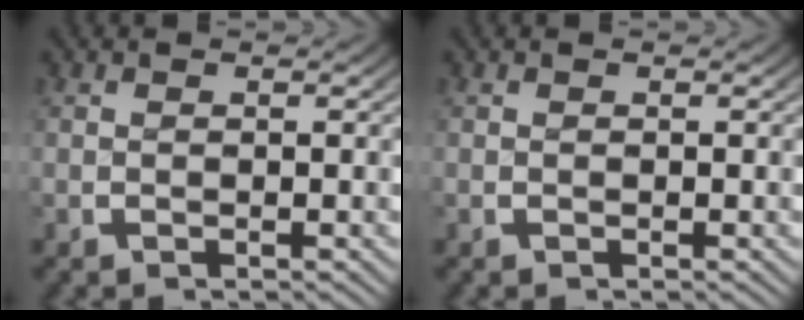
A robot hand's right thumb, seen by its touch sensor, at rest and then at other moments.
{"total": 0.0}